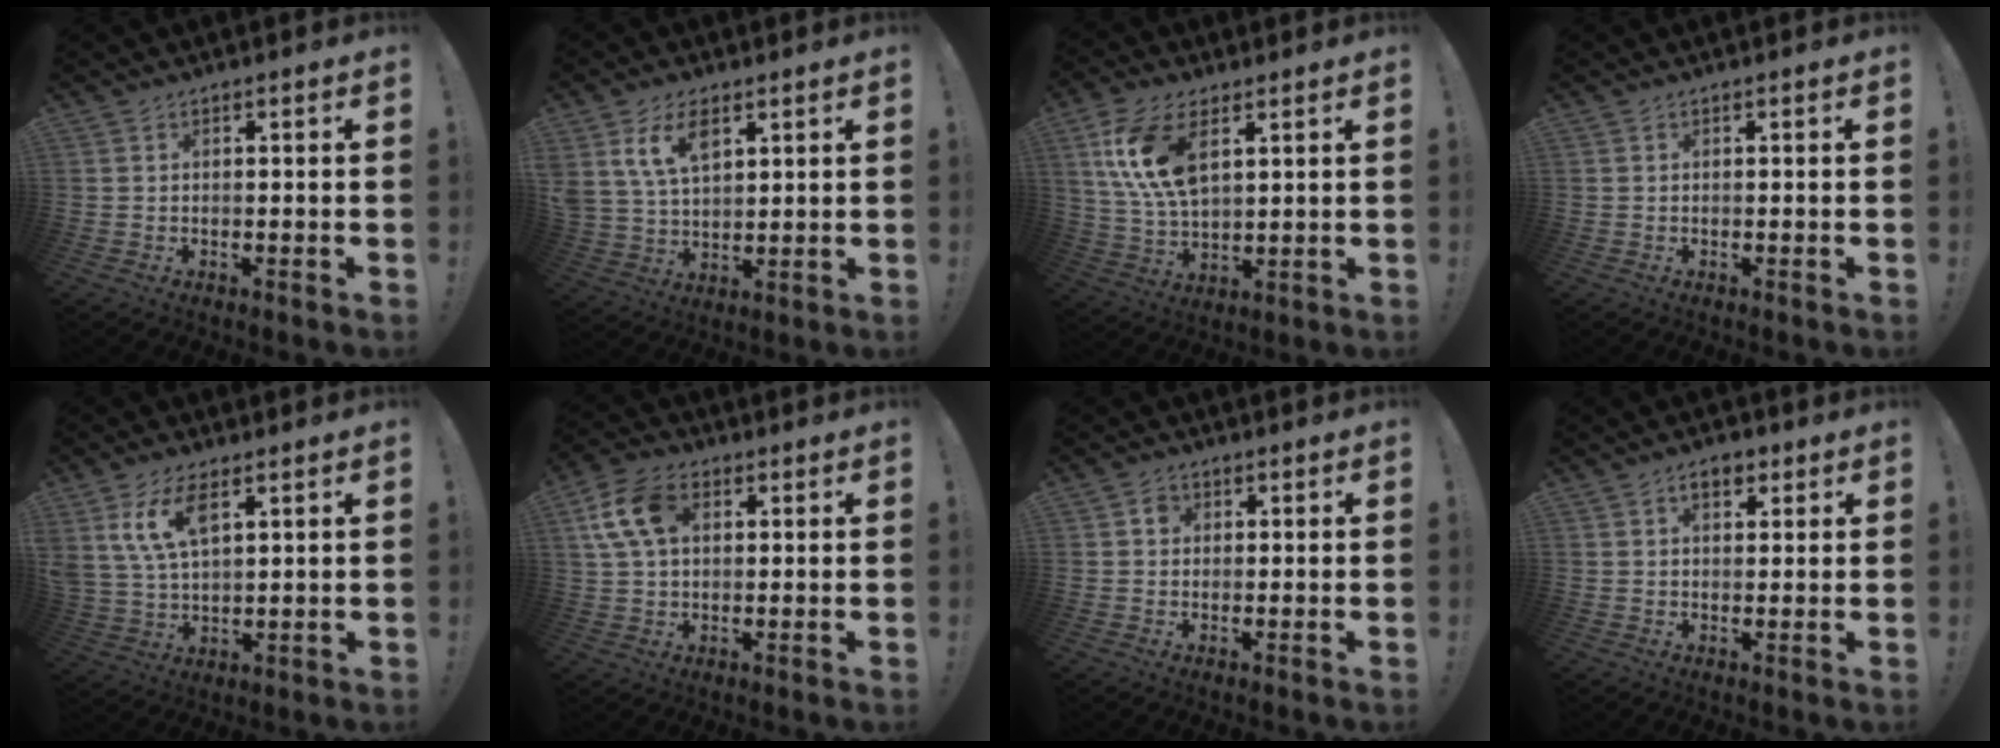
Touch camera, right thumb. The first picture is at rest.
{"total": 10.8, "force": [5.9, 6.4, 6.4], "torque": [-0.124, -0.018, 0.111]}
{"total": 13.4, "force": [5.6, 7.0, 9.9], "torque": [-0.206, -0.017, 0.102]}
{"total": 0.0}
{"total": 10.9, "force": [5.5, 5.6, 7.5], "torque": [-0.151, -0.011, 0.100]}
{"total": 12.4, "force": [3.7, 8.3, 8.5], "torque": [-0.166, 0.006, 0.073]}
{"total": 2.8, "force": [0.5, 2.5, 1.2], "torque": [-0.017, 0.006, 0.009]}
{"total": 4.5, "force": [2.0, 2.7, 3.0], "torque": [-0.039, 0.003, 0.033]}